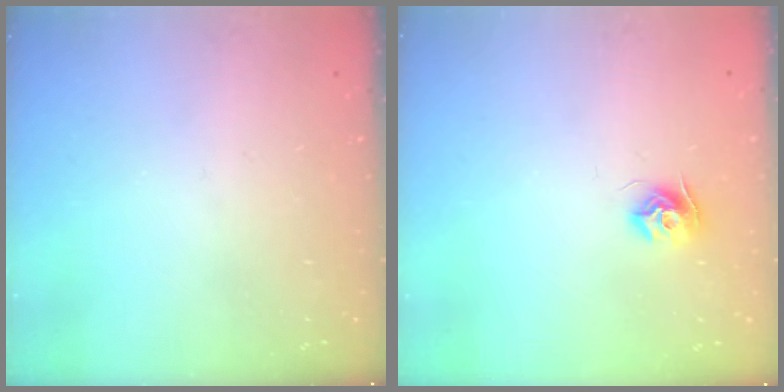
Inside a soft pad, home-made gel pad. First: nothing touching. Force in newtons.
{"total": 8.1, "press": 8.1, "slide": 0.1}